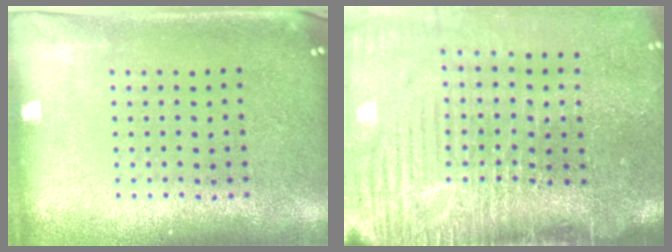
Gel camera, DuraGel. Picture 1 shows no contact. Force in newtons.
{"total": 4.8, "press": 4.0, "slide": 2.7}